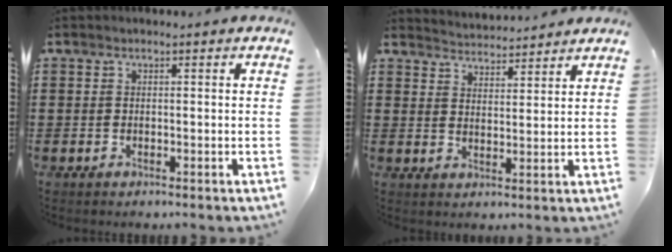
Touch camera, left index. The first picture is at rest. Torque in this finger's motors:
{"motor_torque": [-0.03, 0.01, 0.01, -0.01]}